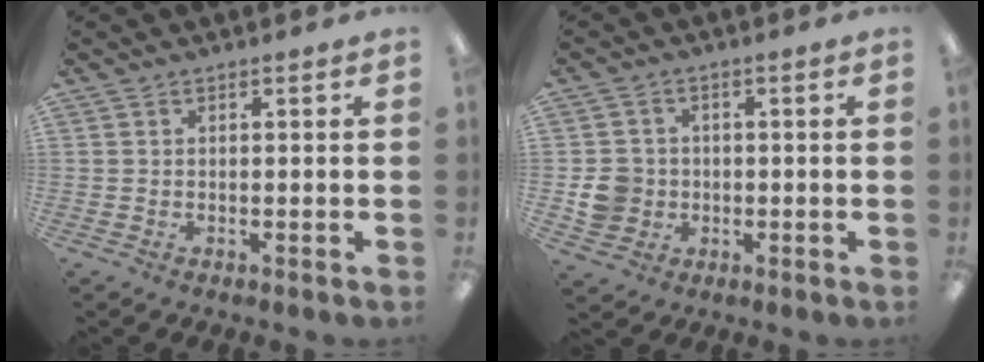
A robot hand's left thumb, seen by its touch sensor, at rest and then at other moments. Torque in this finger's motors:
{"motor_torque": [-0.10, 0.15, -0.05, 0.05, 0.01]}